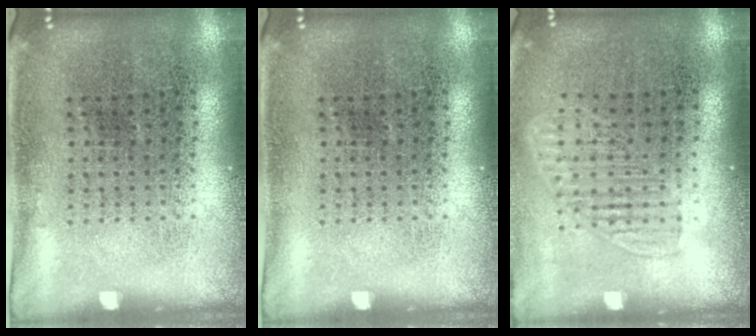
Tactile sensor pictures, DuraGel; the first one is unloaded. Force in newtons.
{"total": 0.0}
{"total": 1.3, "press": 1.1, "slide": 0.7}